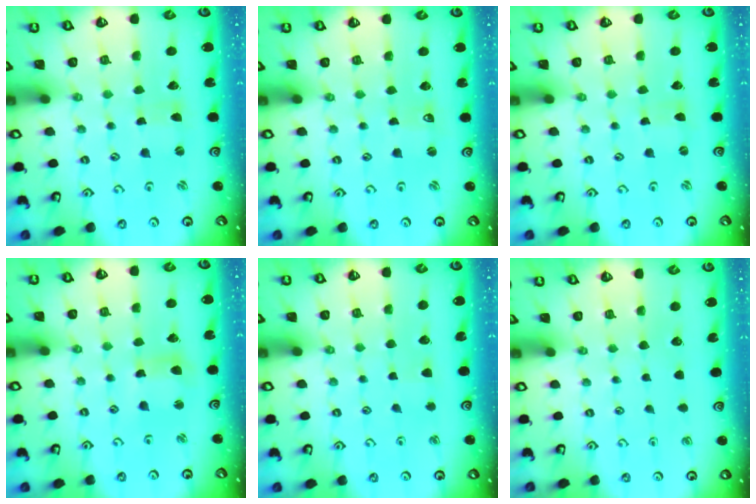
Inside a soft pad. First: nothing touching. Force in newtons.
{"total": 1.4, "press": 1.4, "slide": 0.0}
{"total": 0.0}
{"total": 4.2, "press": 4.1, "slide": 0.5}
{"total": 2.4, "press": 2.4, "slide": 0.3}
{"total": 0.0}